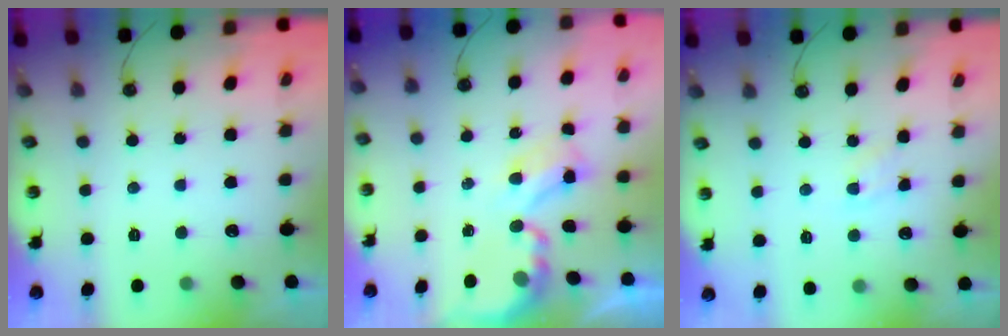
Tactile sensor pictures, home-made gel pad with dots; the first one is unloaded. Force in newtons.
{"total": 4.3, "press": 4.3, "slide": 0.0}
{"total": 5.0, "press": 4.9, "slide": 0.6}